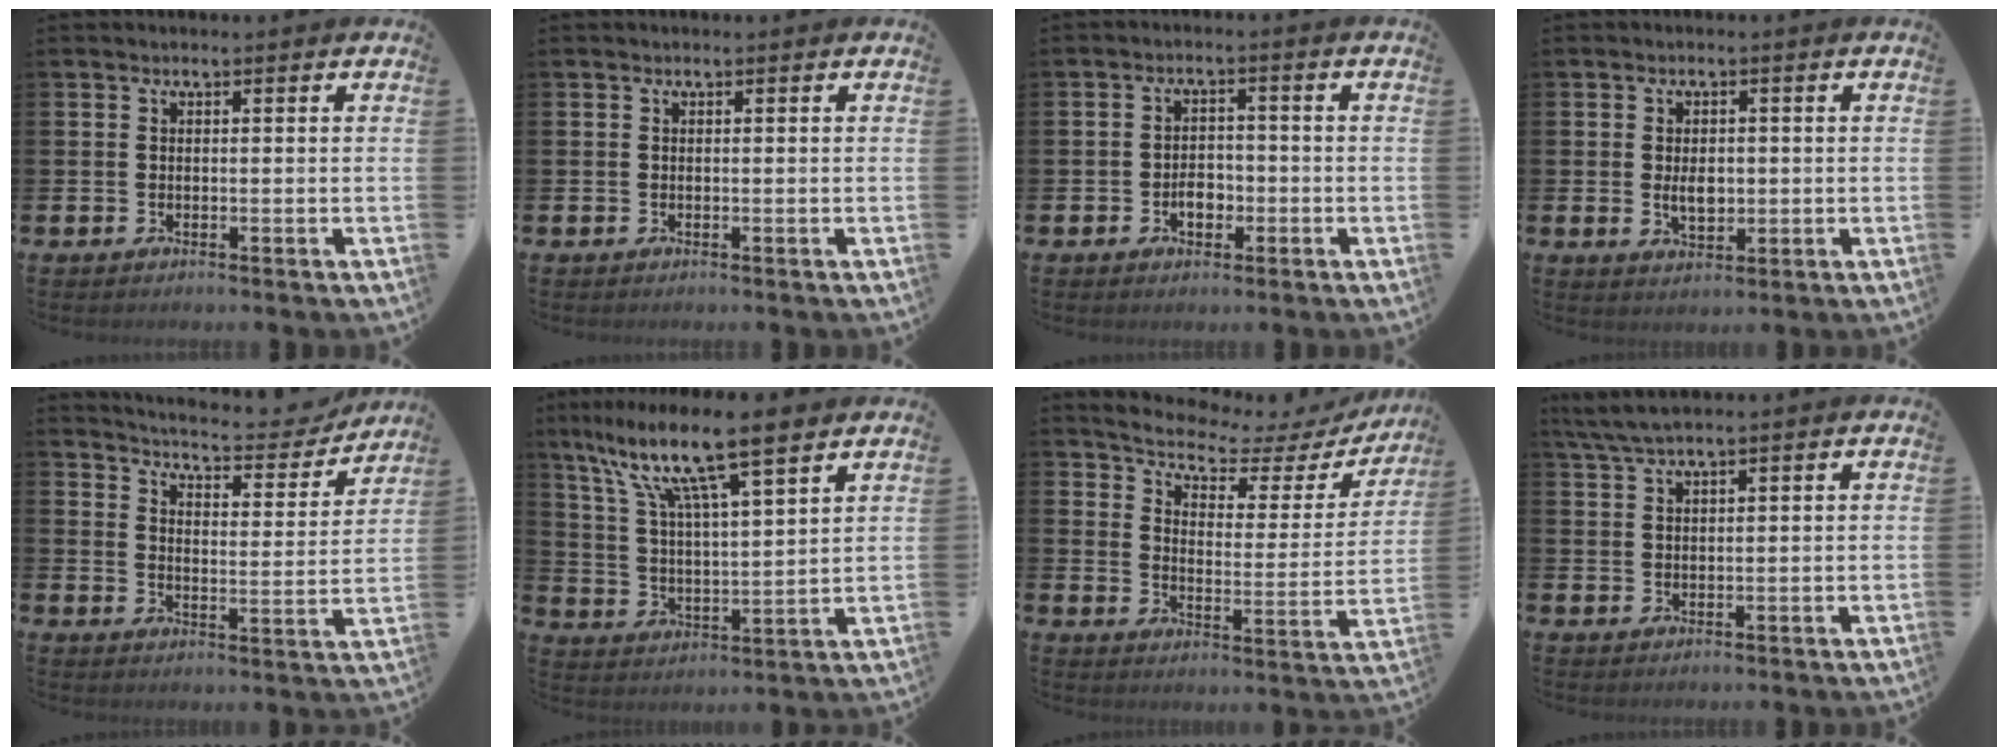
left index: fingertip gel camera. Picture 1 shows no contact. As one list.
[{"total": 0.0}, {"total": 3.0, "force": [-1.1, 2.0, 1.9], "torque": [-0.019, -0.003, -0.027]}, {"total": 3.2, "force": [0.1, 2.0, 2.5], "torque": [-0.032, 0.001, -0.003]}, {"total": 5.9, "force": [5.7, 0.8, 1.1], "torque": [-0.037, -0.047, 0.093]}, {"total": 11.7, "force": [9.4, 1.3, 6.8], "torque": [-0.159, -0.045, 0.158]}, {"total": 5.4, "force": [5.0, 1.4, 1.7], "torque": [-0.057, -0.037, 0.077]}, {"total": 3.5, "force": [2.8, 0.3, 2.0], "torque": [-0.050, -0.001, 0.054]}]